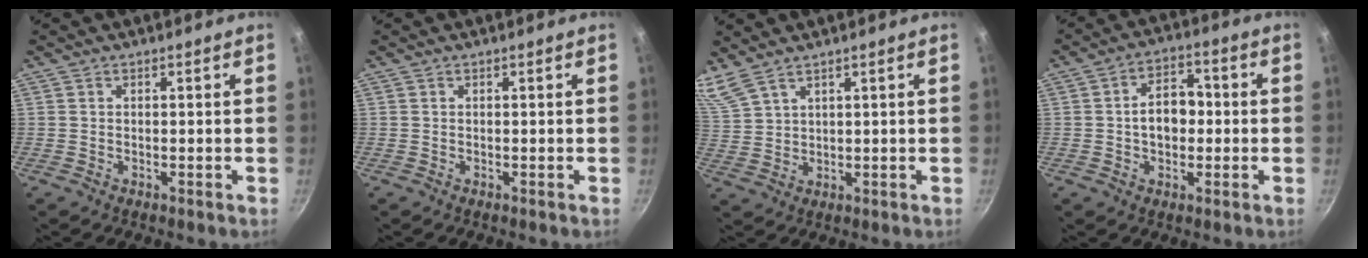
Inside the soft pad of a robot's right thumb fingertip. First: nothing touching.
{"total": 0.0}
{"total": 7.1, "force": [5.9, 2.3, 3.1], "torque": [-0.068, -0.012, 0.131]}
{"total": 8.3, "force": [-0.3, 5.8, 5.9], "torque": [-0.056, 0.021, -0.012]}